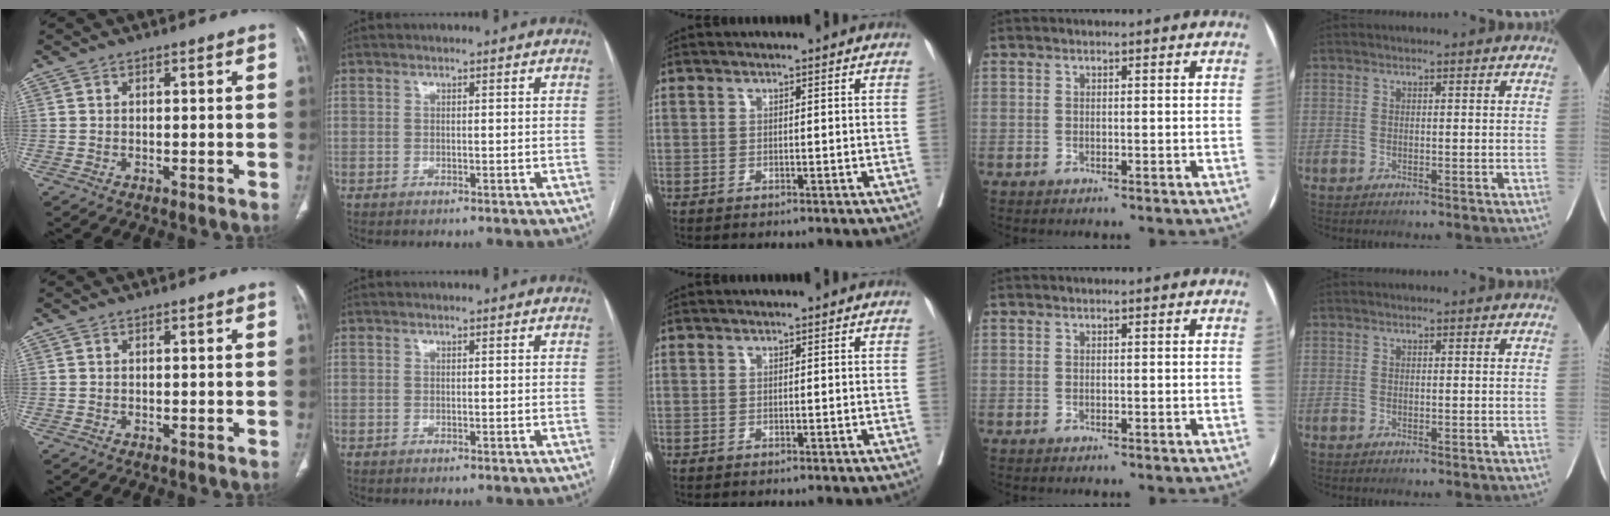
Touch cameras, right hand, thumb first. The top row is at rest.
{}